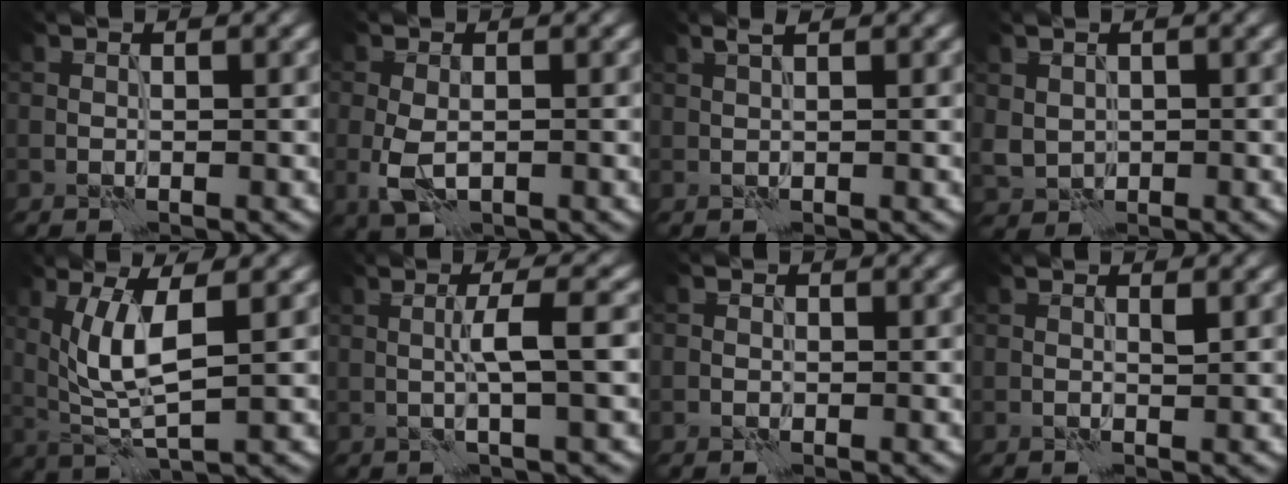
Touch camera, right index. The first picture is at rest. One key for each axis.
{"total": 3.2, "fx": -0.6, "fy": 1.9, "fz": 2.5, "tx": -0.059, "ty": -0.011, "tz": -0.009}
{"total": 1.1, "fx": 0.7, "fy": 0.1, "fz": 0.9, "tx": -0.020, "ty": 0.002, "tz": 0.010}
{"total": 2.2, "fx": 0.6, "fy": 2.0, "fz": 0.9, "tx": -0.024, "ty": 0.001, "tz": 0.016}
{"total": 5.2, "fx": 1.3, "fy": 1.4, "fz": 4.9, "tx": -0.105, "ty": -0.003, "tz": 0.030}
{"total": 3.6, "fx": 0.1, "fy": 0.2, "fz": 3.5, "tx": -0.060, "ty": 0.007, "tz": -0.001}
{"total": 0.7, "fx": -0.2, "fy": 0.6, "fz": 0.1, "tx": 0.000, "ty": -0.002, "tz": -0.005}
{"total": 0.7, "fx": 0.2, "fy": 0.2, "fz": 0.7, "tx": -0.010, "ty": -0.001, "tz": 0.001}